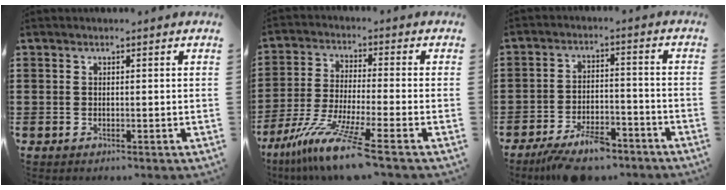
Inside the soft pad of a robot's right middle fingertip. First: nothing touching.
{"total": 9.8, "force": [-7.4, -0.3, 6.4], "torque": [-0.140, -0.017, -0.148]}
{"total": 7.6, "force": [-6.2, 2.2, 3.9], "torque": [-0.072, 0.007, -0.116]}